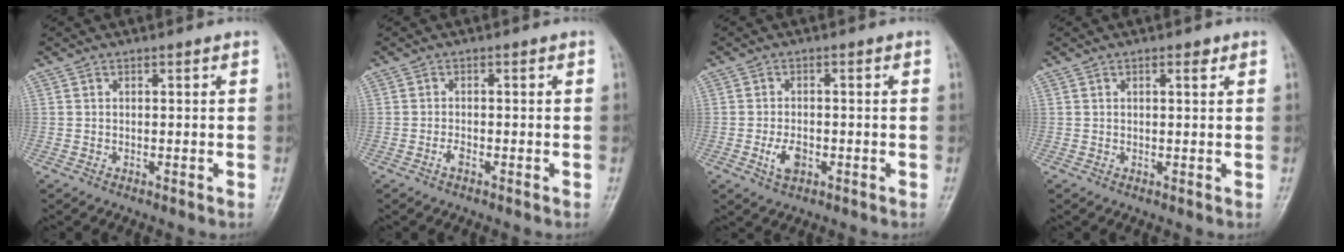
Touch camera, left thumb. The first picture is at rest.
{"total": 1.3, "force": [-0.8, 0.5, 0.9], "torque": [-0.019, 0.002, -0.017]}
{"total": 3.8, "force": [-1.3, 2.3, 2.8], "torque": [-0.050, 0.002, -0.022]}
{"total": 1.4, "force": [0.8, 0.5, 1.1], "torque": [-0.011, 0.000, 0.009]}